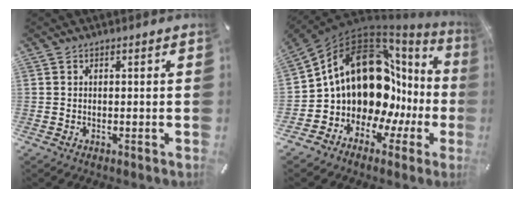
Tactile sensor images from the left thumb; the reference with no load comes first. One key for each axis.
{"total": 18.8, "fx": 5.0, "fy": 12.7, "fz": 13.0, "tx": -0.239, "ty": -0.063, "tz": 0.103}